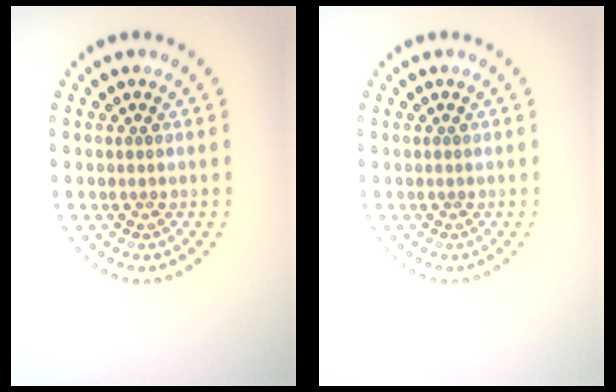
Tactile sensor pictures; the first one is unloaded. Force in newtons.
{"total": 0.0}